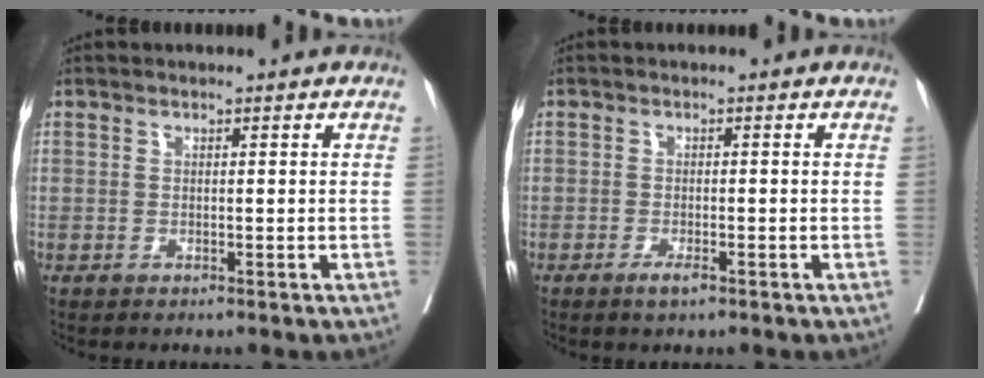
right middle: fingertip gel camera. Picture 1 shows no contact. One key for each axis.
{"total": 1.8, "fx": -1.1, "fy": 0.4, "fz": 1.3, "tx": -0.023, "ty": -0.001, "tz": -0.018}